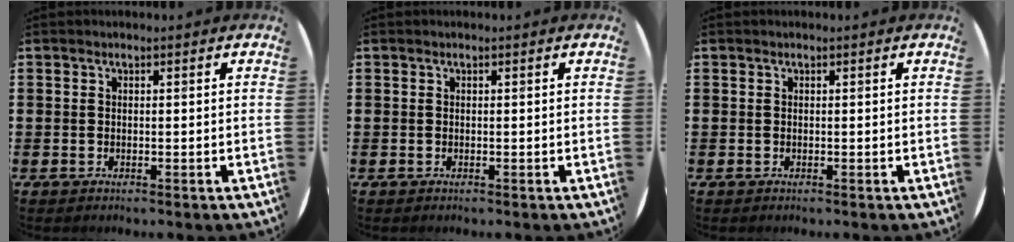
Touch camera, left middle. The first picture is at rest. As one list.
[{"total": 0.0}, {"total": 0.0}]